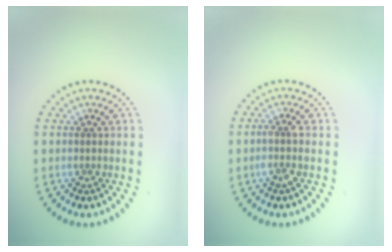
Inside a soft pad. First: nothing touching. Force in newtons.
{"total": 1.7, "press": 1.5, "slide": 0.9}